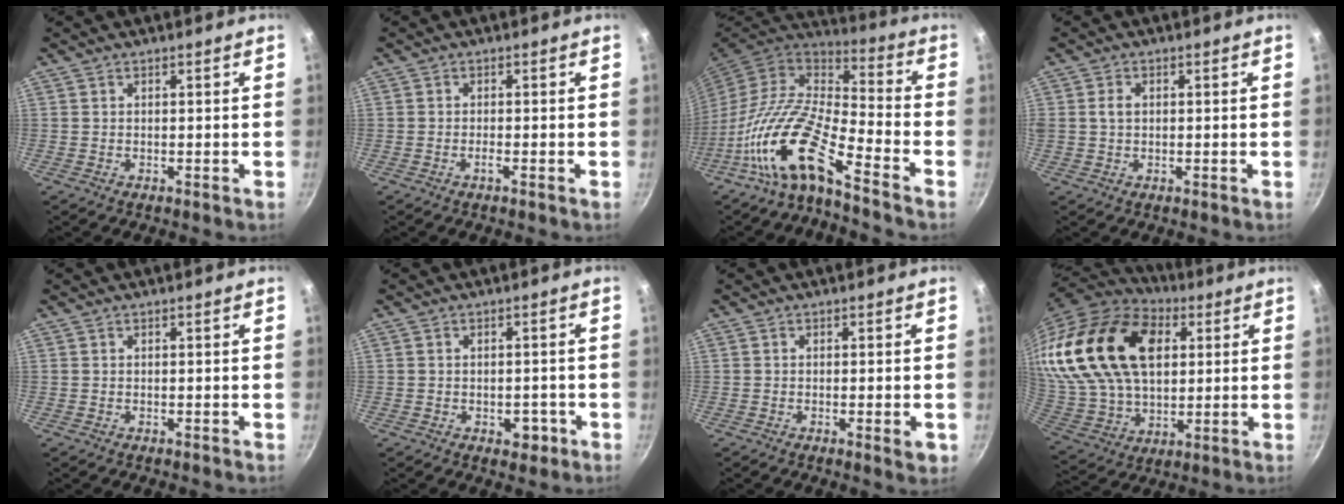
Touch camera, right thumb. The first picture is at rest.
{"total": 1.1, "force": [-0.6, -0.3, 0.8], "torque": [-0.024, 0.002, -0.016]}
{"total": 16.4, "force": [-9.6, 4.4, 12.6], "torque": [-0.236, 0.065, -0.207]}
{"total": 2.6, "force": [0.4, 1.8, 1.8], "torque": [-0.032, 0.006, 0.006]}
{"total": 0.0}
{"total": 3.3, "force": [-1.4, 2.1, 2.1], "torque": [-0.010, 0.013, -0.011]}
{"total": 2.5, "force": [-0.7, 0.4, 2.4], "torque": [-0.038, -0.008, -0.013]}
{"total": 29.6, "force": [9.6, 18.8, 20.8], "torque": [-0.395, -0.006, 0.178]}